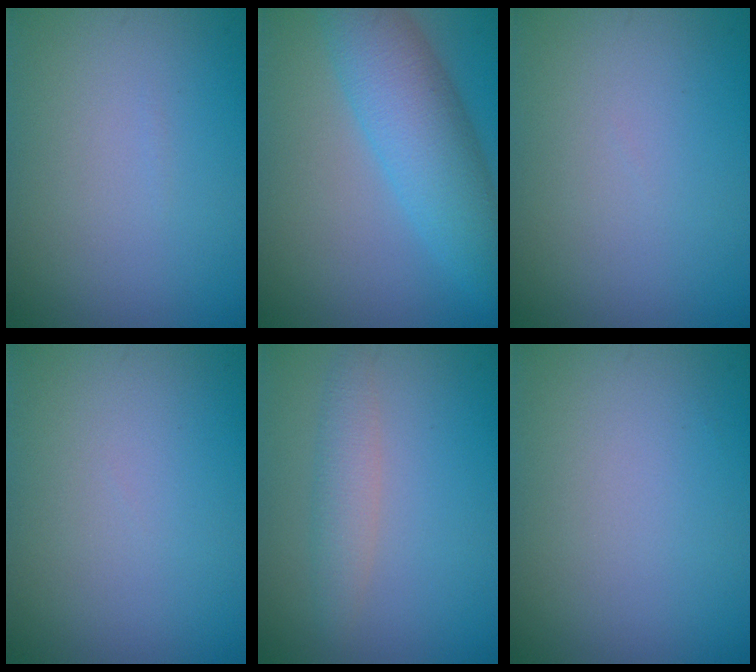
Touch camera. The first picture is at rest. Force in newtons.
{"total": 6.9, "press": 6.9, "slide": 0.1}
{"total": 0.0}
{"total": 0.0}
{"total": 2.2, "press": 2.2, "slide": 0.1}
{"total": 0.0}